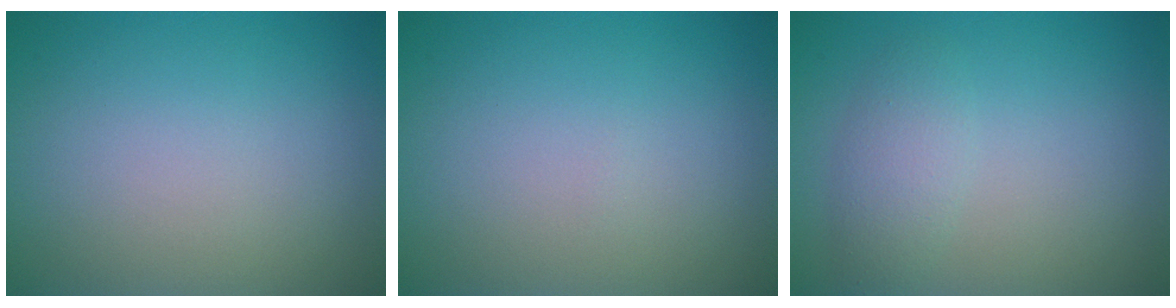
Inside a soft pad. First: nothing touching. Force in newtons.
{"total": 0.0}
{"total": 2.2, "press": 2.2, "slide": 0.2}